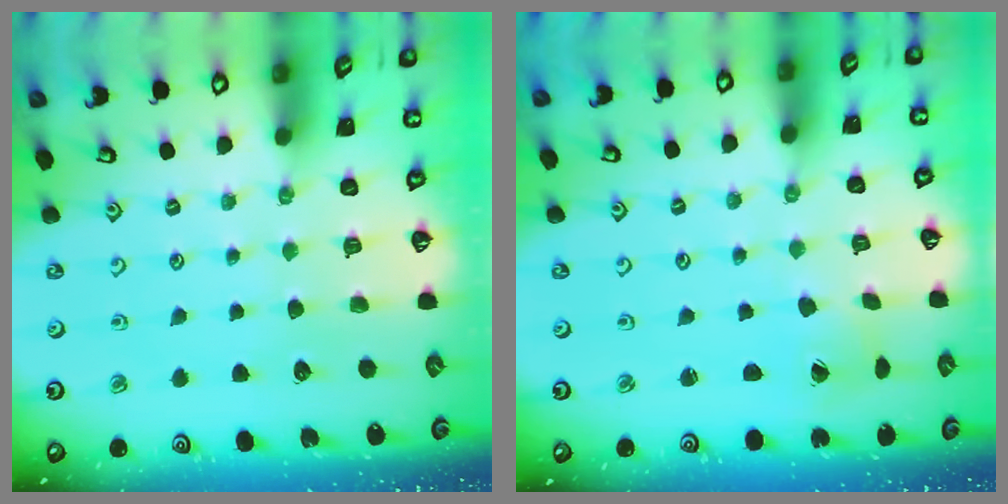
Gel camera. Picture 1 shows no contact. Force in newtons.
{"total": 1.5, "press": 1.4, "slide": 0.2}